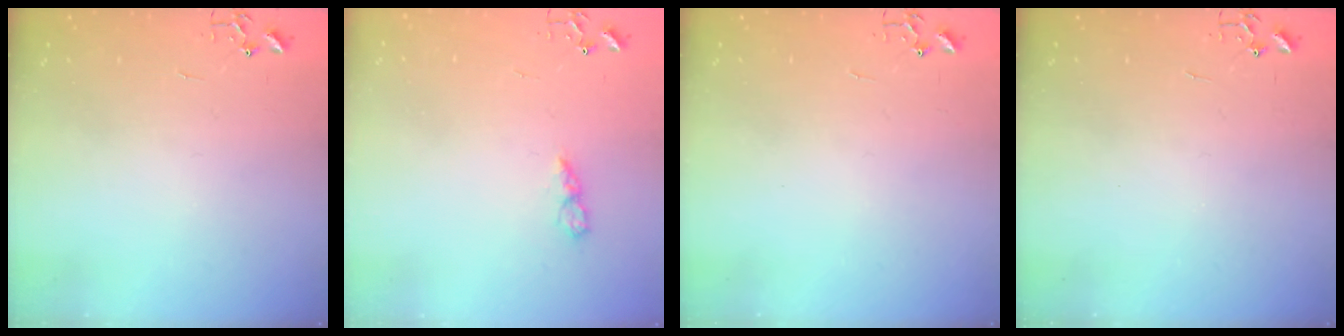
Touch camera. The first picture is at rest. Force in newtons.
{"total": 5.8, "press": 5.7, "slide": 0.6}
{"total": 0.0}
{"total": 0.0}